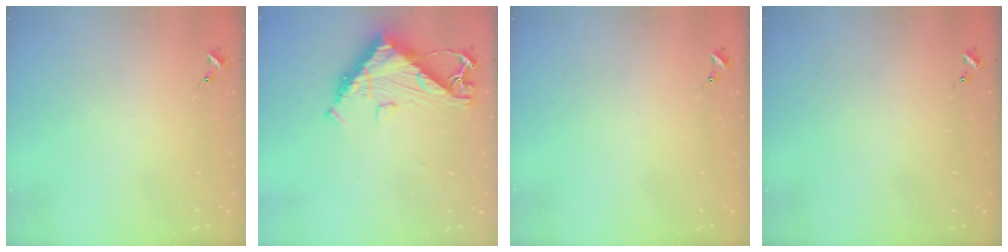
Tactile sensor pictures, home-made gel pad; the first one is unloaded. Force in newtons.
{"total": 10.6, "press": 10.5, "slide": 1.1}
{"total": 0.0}
{"total": 0.0}